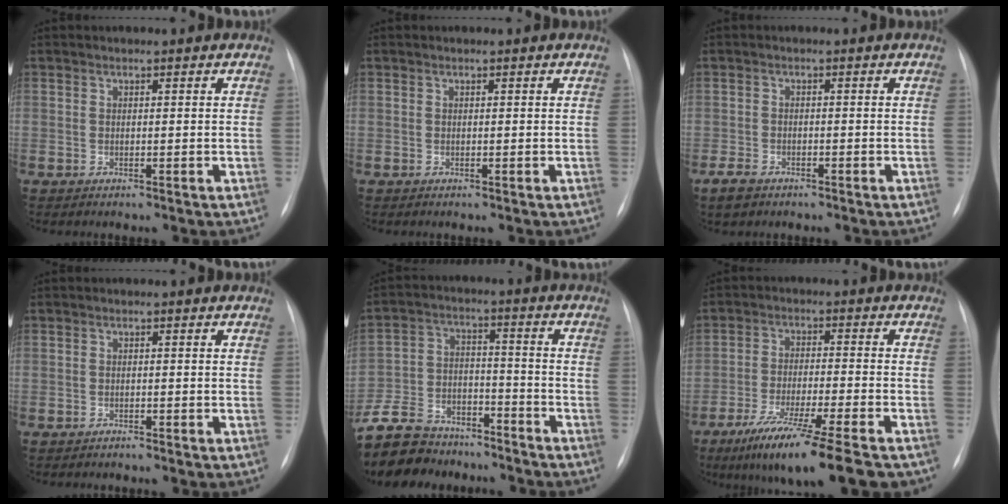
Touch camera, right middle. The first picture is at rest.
{"total": 0.0}
{"total": 2.8, "force": [-2.1, 1.5, 1.3], "torque": [-0.034, -0.002, -0.032]}
{"total": 0.6, "force": [-0.6, 0.0, -0.1], "torque": [-0.005, -0.004, -0.012]}
{"total": 16.8, "force": [-14.1, 7.3, 5.5], "torque": [-0.125, 0.012, -0.235]}
{"total": 14.8, "force": [-10.6, 0.6, 10.3], "torque": [-0.167, -0.043, -0.173]}